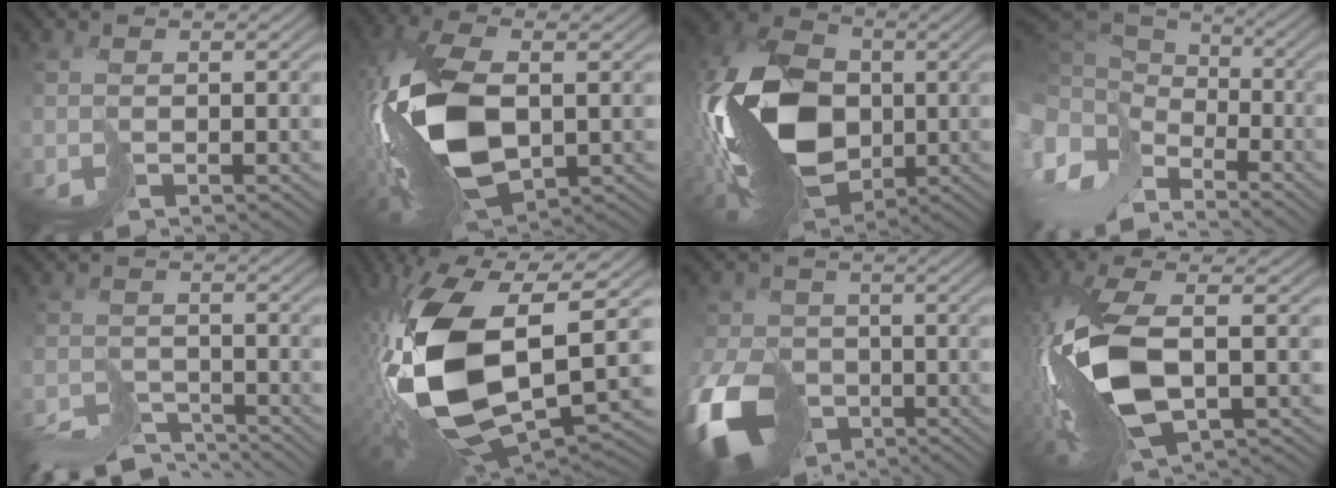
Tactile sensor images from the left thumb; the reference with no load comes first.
{"total": 13.9, "force": [-1.8, 7.1, 11.8], "torque": [-0.265, -0.005, -0.035]}
{"total": 17.4, "force": [-2.2, 11.7, 12.7], "torque": [-0.268, 0.006, -0.054]}
{"total": 13.1, "force": [-6.3, 8.8, 7.2], "torque": [-0.215, -0.039, -0.083]}
{"total": 7.6, "force": [-7.2, 1.9, 1.5], "torque": [-0.025, -0.007, -0.130]}
{"total": 17.6, "force": [-0.8, 9.4, 14.8], "torque": [-0.327, -0.024, -0.004]}
{"total": 13.9, "force": [-6.6, 9.7, 7.4], "torque": [-0.191, -0.054, -0.117]}
{"total": 12.0, "force": [-1.6, 4.8, 10.8], "torque": [-0.249, -0.002, -0.029]}